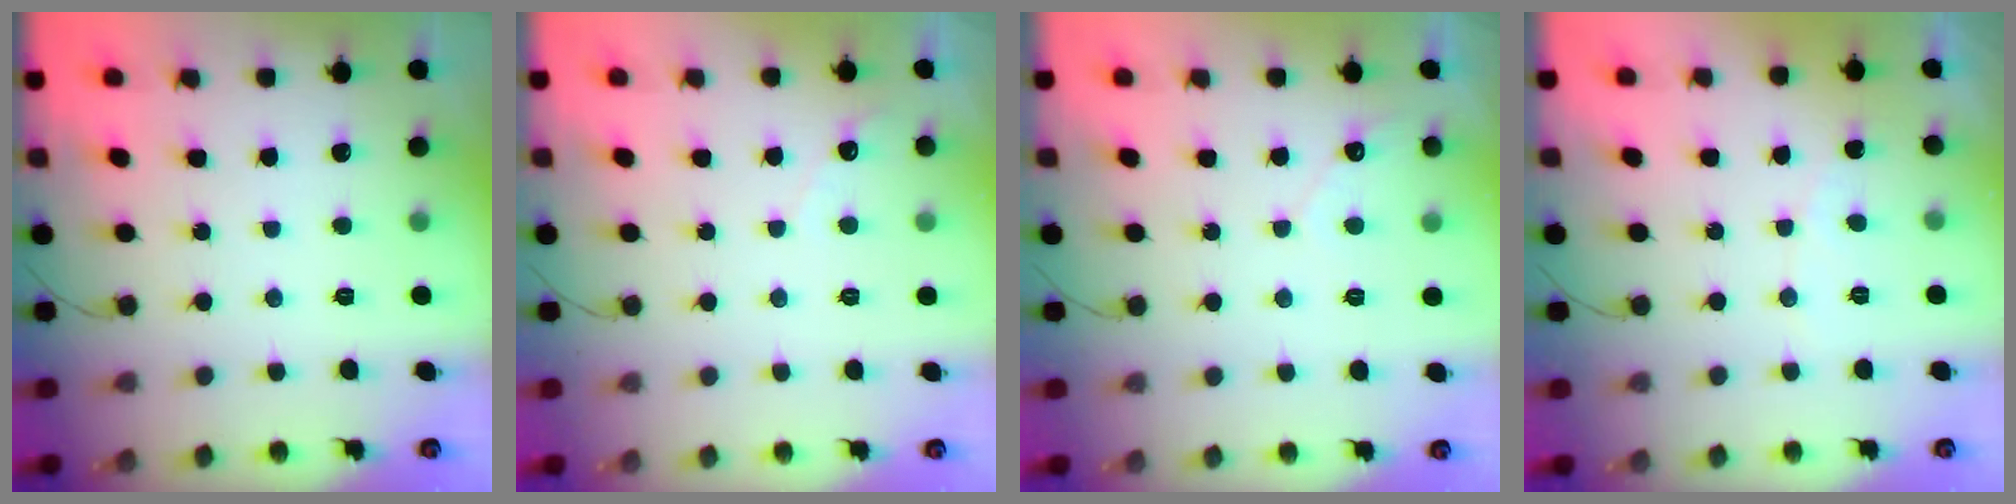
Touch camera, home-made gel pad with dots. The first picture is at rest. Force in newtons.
{"total": 2.8, "press": 2.8, "slide": 0.1}
{"total": 2.8, "press": 2.8, "slide": 0.2}
{"total": 2.8, "press": 2.8, "slide": 0.1}